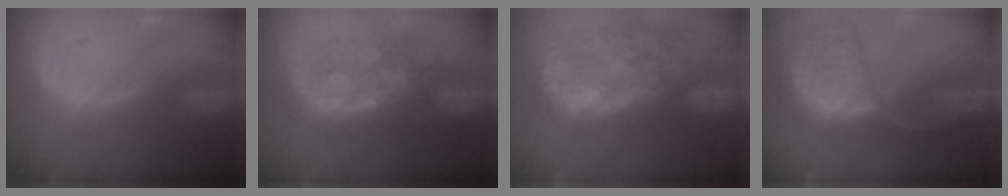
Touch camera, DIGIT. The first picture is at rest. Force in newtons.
{"total": 8.6, "press": 8.5, "slide": 1.5}
{"total": 14.2, "press": 11.6, "slide": 8.1}
{"total": 11.9, "press": 9.8, "slide": 6.7}